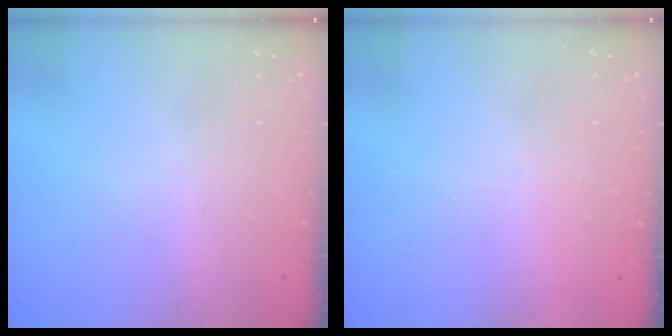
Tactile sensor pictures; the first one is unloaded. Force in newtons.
{"total": 3.6, "press": 3.6, "slide": 0.1}